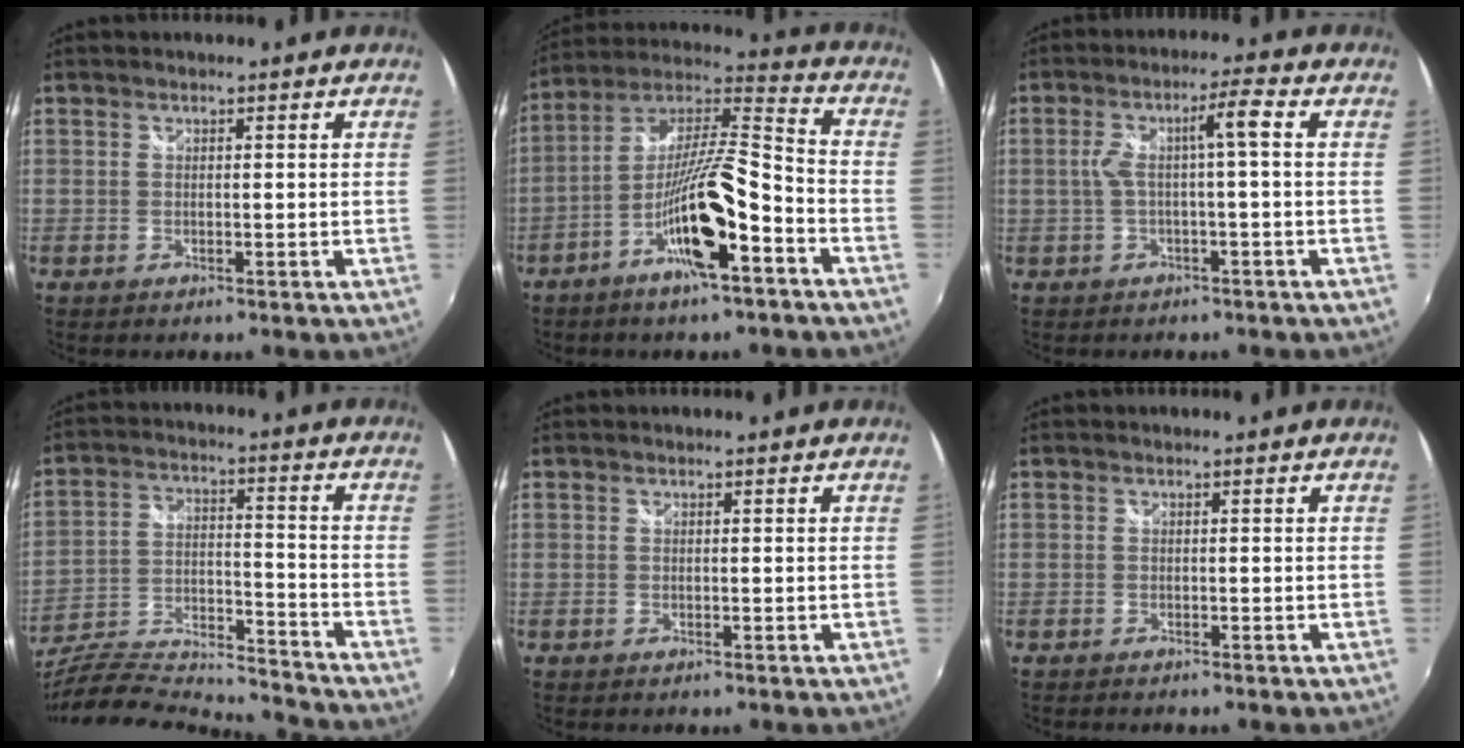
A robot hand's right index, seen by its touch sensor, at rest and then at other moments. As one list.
[{"total": 15.6, "force": [-7.8, 2.5, 13.3], "torque": [-0.253, -0.013, -0.143]}, {"total": 5.4, "force": [-0.5, 0.0, 5.4], "torque": [-0.110, 0.010, 0.000]}, {"total": 19.9, "force": [-17.6, 3.1, 8.8], "torque": [-0.174, -0.023, -0.293]}, {"total": 0.0}, {"total": 0.7, "force": [-0.7, 0.2, 0.1], "torque": [-0.004, -0.005, -0.015]}]